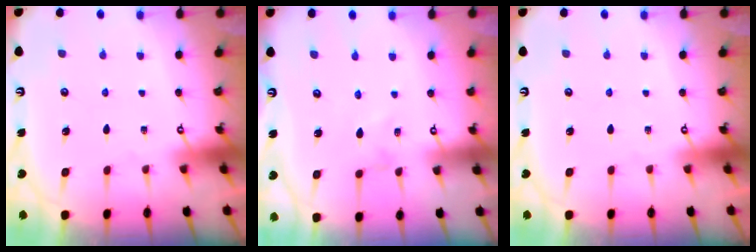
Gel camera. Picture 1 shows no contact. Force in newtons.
{"total": 0.0}
{"total": 0.0}